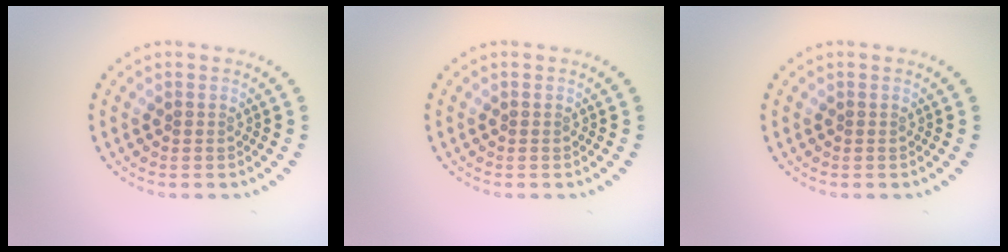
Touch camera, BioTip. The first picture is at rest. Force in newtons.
{"total": 0.0}
{"total": 0.0}